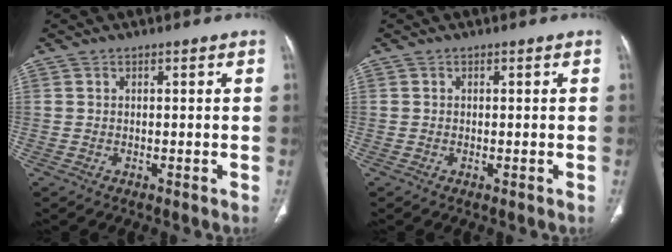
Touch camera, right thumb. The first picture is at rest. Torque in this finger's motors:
{"motor_torque": [-0.33, -0.13, -0.39, 0.16, -0.01]}